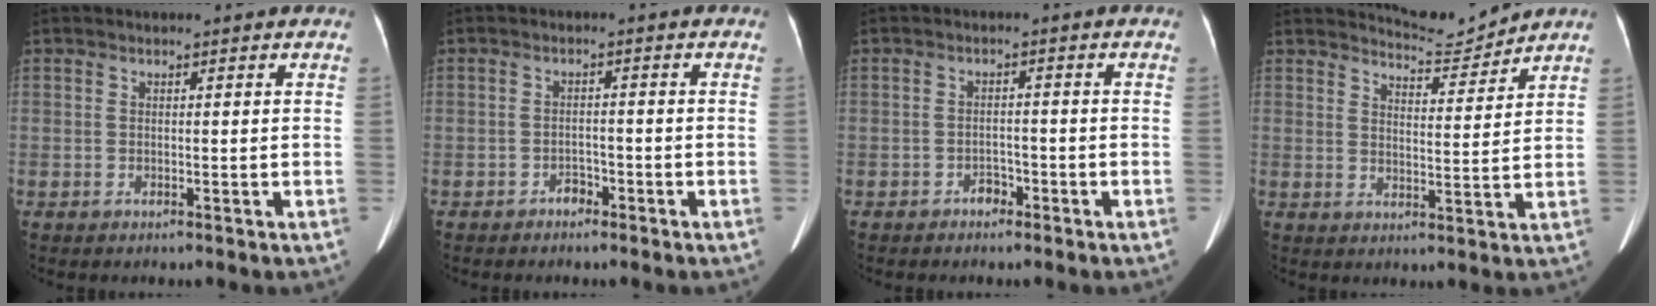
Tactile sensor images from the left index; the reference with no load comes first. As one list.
[{"total": 1.8, "force": [-1.4, 1.0, 0.6], "torque": [-0.008, 0.005, -0.022]}, {"total": 1.9, "force": [-1.4, 1.1, 0.7], "torque": [-0.009, 0.005, -0.022]}, {"total": 5.3, "force": [5.2, -0.6, -0.7], "torque": [-0.001, -0.017, 0.084]}]